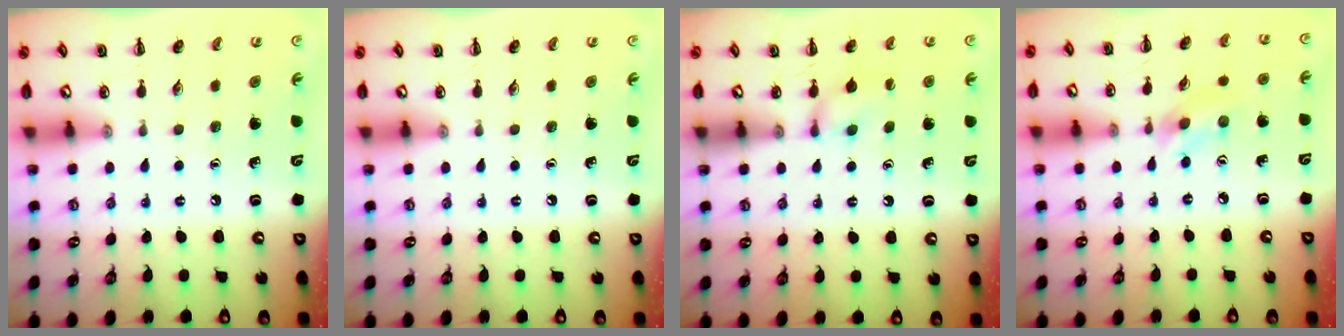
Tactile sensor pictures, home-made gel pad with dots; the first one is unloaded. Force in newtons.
{"total": 0.0}
{"total": 6.4, "press": 6.2, "slide": 1.6}
{"total": 2.6, "press": 2.6, "slide": 0.6}